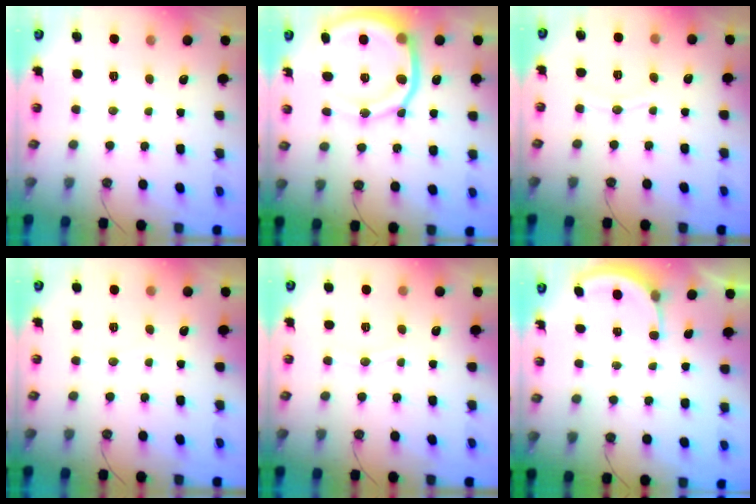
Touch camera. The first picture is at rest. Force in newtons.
{"total": 17.5, "press": 17.4, "slide": 2.1}
{"total": 7.2, "press": 7.1, "slide": 0.7}
{"total": 2.0, "press": 1.8, "slide": 0.9}
{"total": 4.6, "press": 4.4, "slide": 1.2}
{"total": 2.5, "press": 2.5, "slide": 0.4}